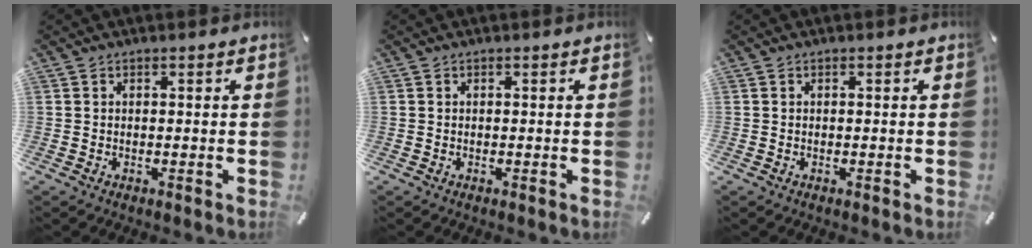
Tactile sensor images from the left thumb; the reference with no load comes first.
{"total": 0.0}
{"total": 0.0}